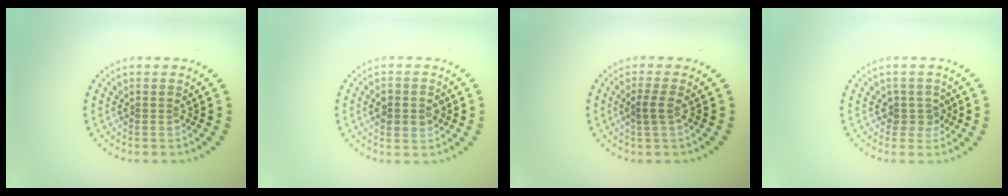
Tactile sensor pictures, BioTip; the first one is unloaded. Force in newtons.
{"total": 2.9, "press": 2.9, "slide": 0.1}
{"total": 1.5, "press": 1.3, "slide": 0.7}
{"total": 1.9, "press": 1.5, "slide": 1.2}